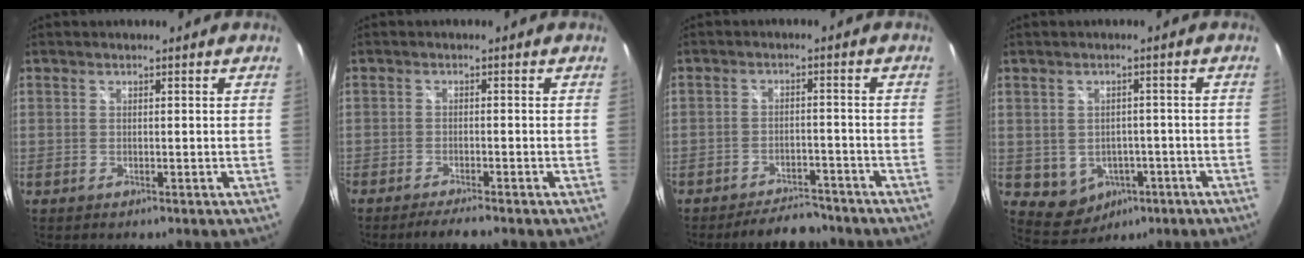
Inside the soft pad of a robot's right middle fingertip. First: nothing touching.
{"total": 3.7, "force": [-3.2, 0.0, 1.9], "torque": [-0.046, -0.008, -0.056]}
{"total": 7.5, "force": [-6.6, 2.7, 2.2], "torque": [-0.057, 0.009, -0.089]}
{"total": 7.5, "force": [-2.9, 6.2, 2.9], "torque": [-0.073, -0.003, -0.020]}